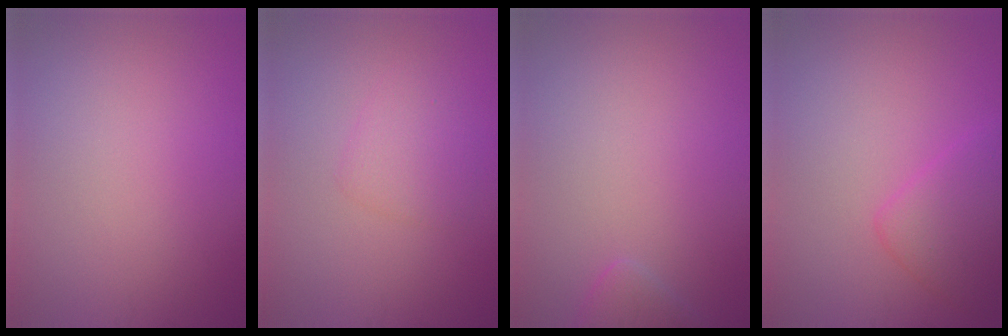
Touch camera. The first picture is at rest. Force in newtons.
{"total": 2.0, "press": 2.0, "slide": 0.2}
{"total": 1.3, "press": 1.3, "slide": 0.1}
{"total": 2.3, "press": 2.3, "slide": 0.0}